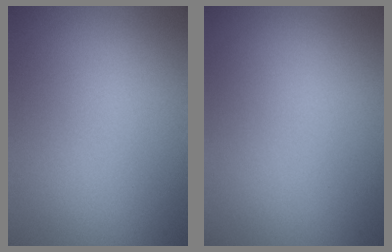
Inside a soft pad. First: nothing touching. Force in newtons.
{"total": 0.0}